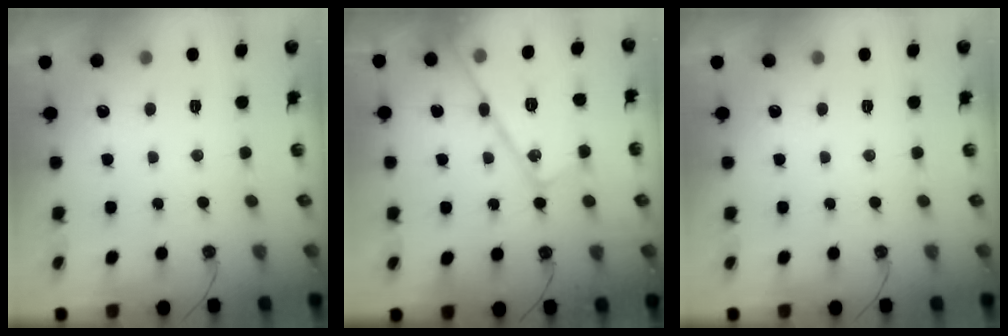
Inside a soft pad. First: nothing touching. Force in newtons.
{"total": 19.1, "press": 19.0, "slide": 1.4}
{"total": 0.0}